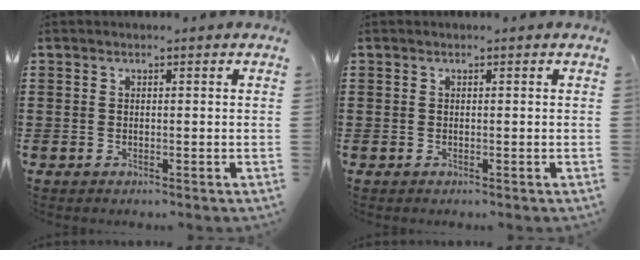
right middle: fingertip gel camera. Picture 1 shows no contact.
{"total": 0.0}